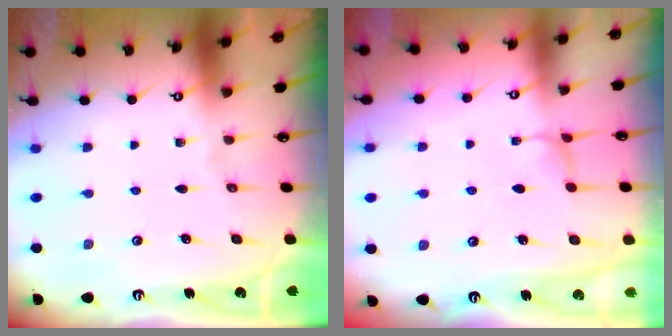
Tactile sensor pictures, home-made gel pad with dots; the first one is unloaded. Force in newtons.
{"total": 2.4, "press": 2.4, "slide": 0.4}